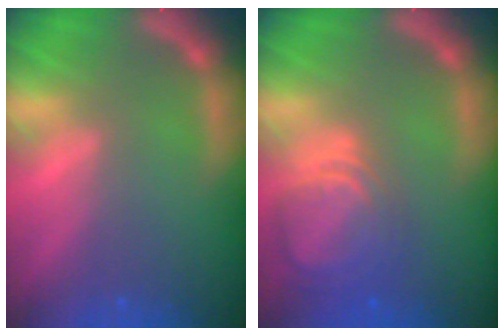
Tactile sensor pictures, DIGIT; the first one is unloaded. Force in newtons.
{"total": 6.5}